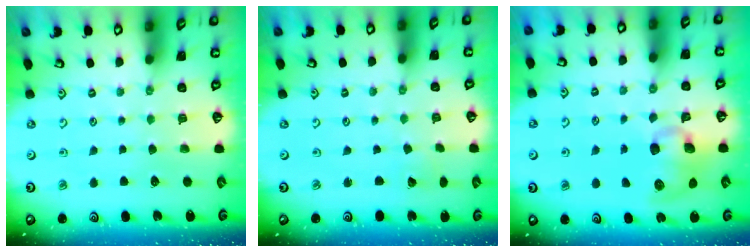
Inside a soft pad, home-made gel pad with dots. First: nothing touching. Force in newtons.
{"total": 1.6, "press": 1.6, "slide": 0.0}
{"total": 11.3, "press": 11.2, "slide": 1.2}